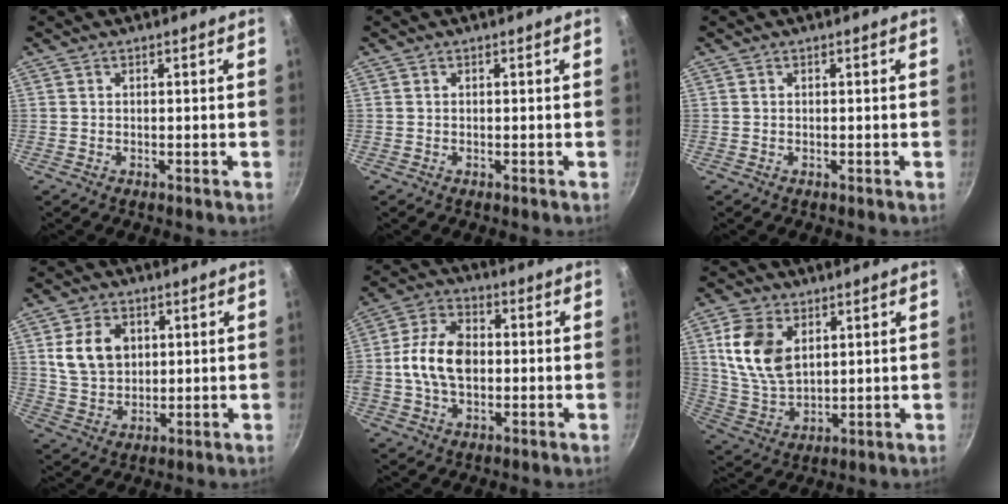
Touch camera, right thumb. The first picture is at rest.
{"total": 0.0}
{"total": 0.0}
{"total": 9.7, "force": [2.5, 7.2, 5.9], "torque": [-0.088, -0.007, 0.050]}
{"total": 12.1, "force": [-0.4, 8.2, 8.9], "torque": [-0.152, 0.020, -0.019]}
{"total": 12.8, "force": [4.0, 8.4, 8.8], "torque": [-0.155, -0.022, 0.089]}